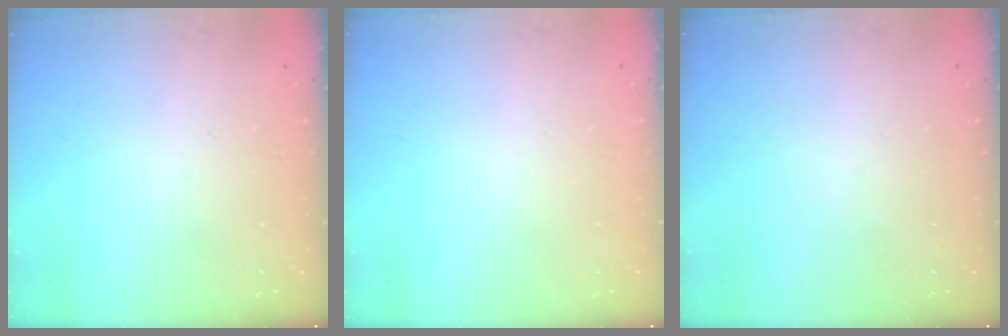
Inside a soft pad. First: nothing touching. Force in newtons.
{"total": 0.0}
{"total": 0.0}